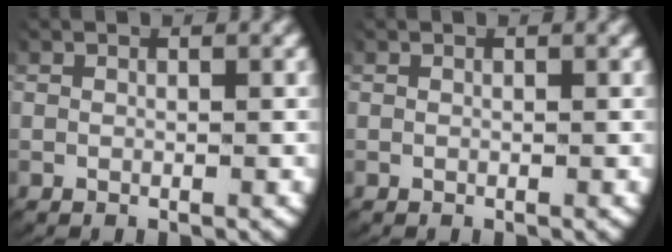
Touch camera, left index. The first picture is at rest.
{"total": 0.0}